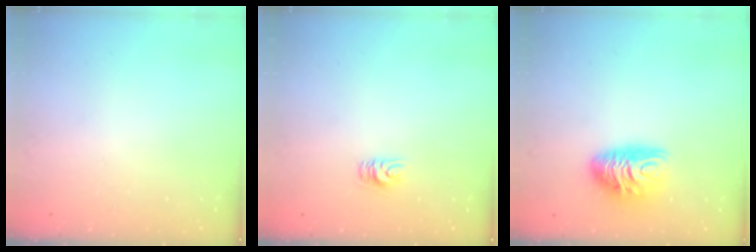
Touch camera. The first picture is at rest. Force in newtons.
{"total": 5.0, "press": 4.9, "slide": 0.4}
{"total": 9.8, "press": 9.8, "slide": 0.4}